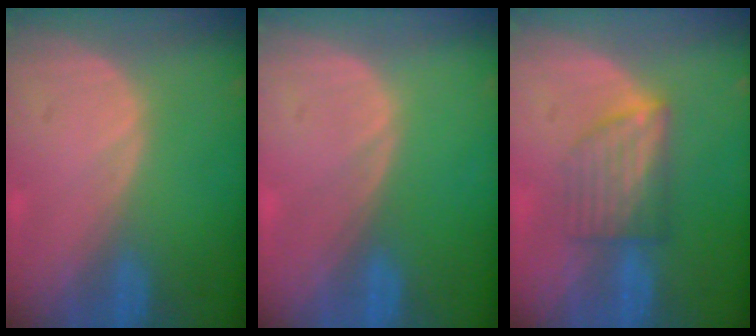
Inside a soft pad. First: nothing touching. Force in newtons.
{"total": 0.0}
{"total": 6.0, "press": 5.6, "slide": 2.2}